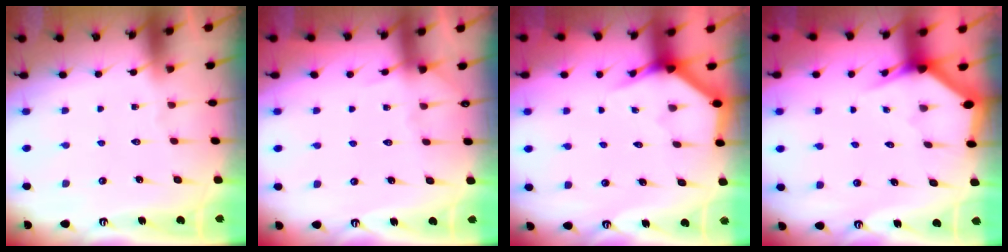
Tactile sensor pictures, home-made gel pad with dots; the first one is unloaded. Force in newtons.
{"total": 2.2, "press": 2.2, "slide": 0.2}
{"total": 3.7, "press": 3.7, "slide": 0.3}
{"total": 2.8, "press": 2.8, "slide": 0.2}